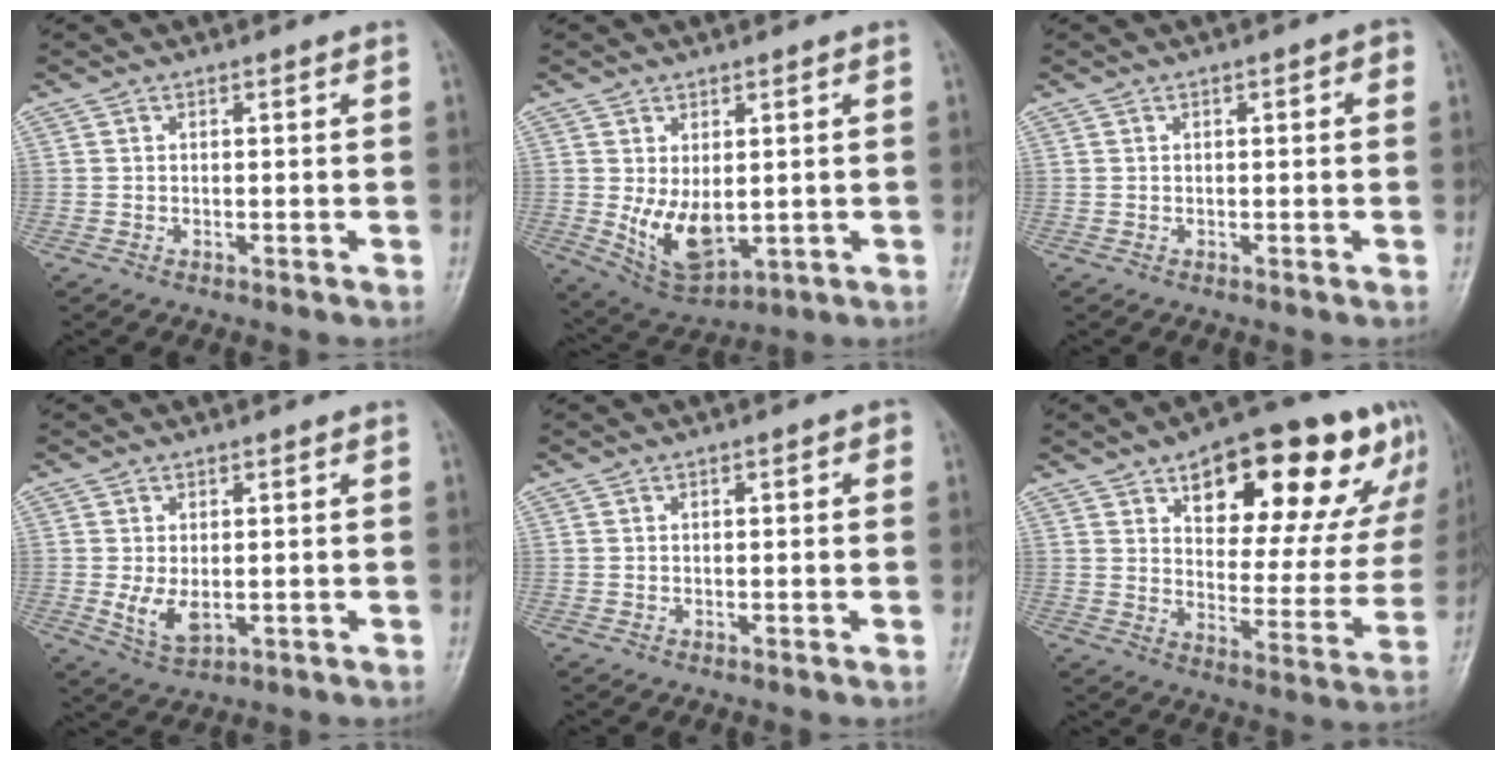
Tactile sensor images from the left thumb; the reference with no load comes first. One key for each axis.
{"total": 9.3, "fx": -0.4, "fy": 5.3, "fz": 7.6, "tx": -0.119, "ty": -0.014, "tz": 0.013}
{"total": 2.2, "fx": 0.4, "fy": 0.9, "fz": 2.0, "tx": -0.022, "ty": 0.005, "tz": 0.001}
{"total": 5.1, "fx": -0.5, "fy": 2.9, "fz": 4.2, "tx": -0.080, "ty": -0.008, "tz": 0.001}
{"total": 1.8, "fx": 0.4, "fy": 0.8, "fz": 1.6, "tx": -0.018, "ty": 0.003, "tz": 0.001}
{"total": 24.2, "fx": 13.1, "fy": 10.8, "fz": 17.3, "tx": -0.181, "ty": -0.025, "tz": 0.189}